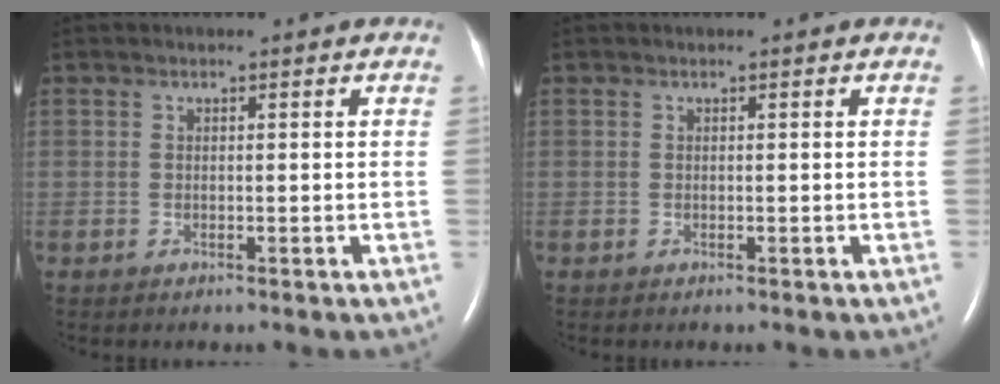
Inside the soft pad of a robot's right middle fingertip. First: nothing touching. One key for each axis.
{"total": 0.0}